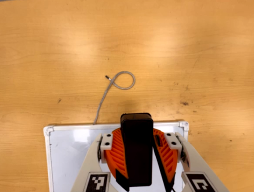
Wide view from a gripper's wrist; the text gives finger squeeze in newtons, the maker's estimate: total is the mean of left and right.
{"total": 9.4, "left": 9.5, "right": 9.3}